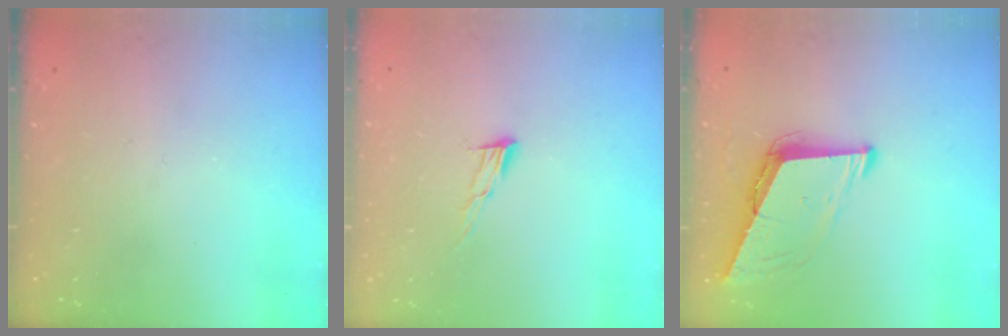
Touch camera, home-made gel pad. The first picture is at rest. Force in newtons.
{"total": 6.9, "press": 6.8, "slide": 1.2}
{"total": 8.3, "press": 7.8, "slide": 3.1}